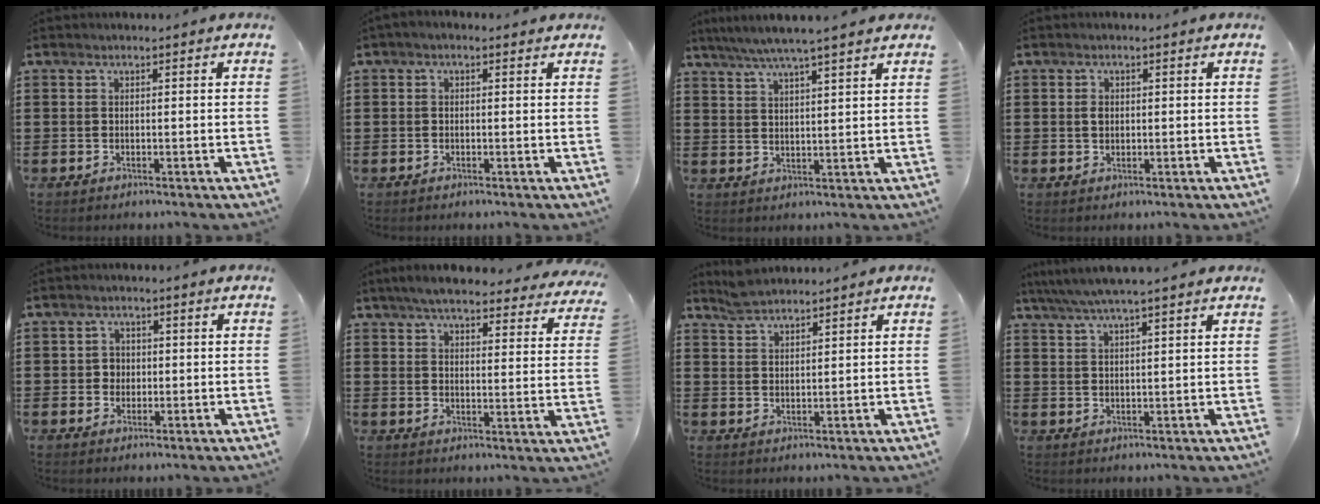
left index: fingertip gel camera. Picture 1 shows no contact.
{"total": 0.8, "force": [-0.3, 0.4, 0.6], "torque": [-0.011, 0.001, -0.006]}
{"total": 5.2, "force": [4.3, -0.1, 2.9], "torque": [-0.068, -0.015, 0.073]}
{"total": 1.5, "force": [0.3, 1.0, 1.1], "torque": [-0.025, 0.006, 0.004]}
{"total": 2.4, "force": [0.1, 2.2, 0.9], "torque": [-0.026, 0.008, -0.002]}
{"total": 5.8, "force": [5.2, 0.7, 2.4], "torque": [-0.066, -0.019, 0.092]}
{"total": 3.4, "force": [3.2, 0.7, 0.8], "torque": [-0.025, -0.002, 0.062]}
{"total": 4.6, "force": [3.8, -0.1, 2.6], "torque": [-0.059, -0.009, 0.067]}